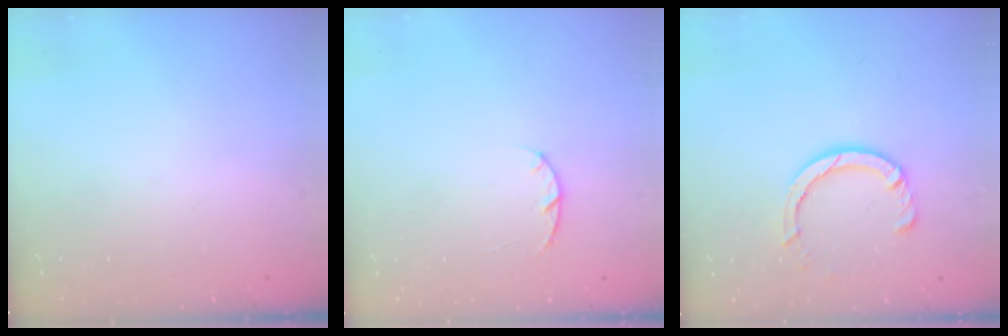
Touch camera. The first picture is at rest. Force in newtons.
{"total": 2.9, "press": 2.9, "slide": 0.5}
{"total": 6.4, "press": 6.4, "slide": 0.7}